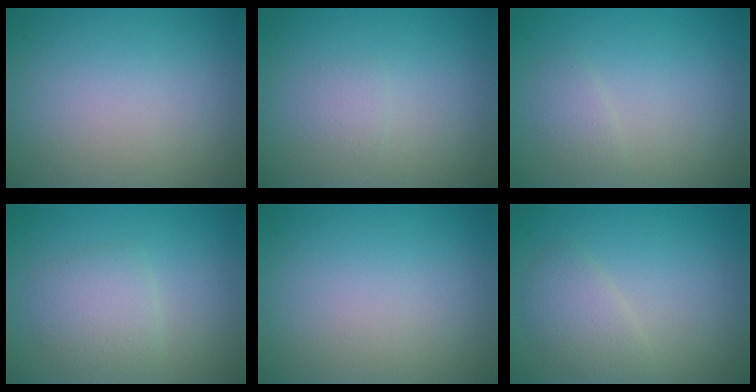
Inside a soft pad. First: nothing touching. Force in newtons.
{"total": 1.0, "press": 1.0, "slide": 0.1}
{"total": 1.2, "press": 1.2, "slide": 0.0}
{"total": 2.6, "press": 2.6, "slide": 0.1}
{"total": 0.0}
{"total": 2.3, "press": 2.3, "slide": 0.1}